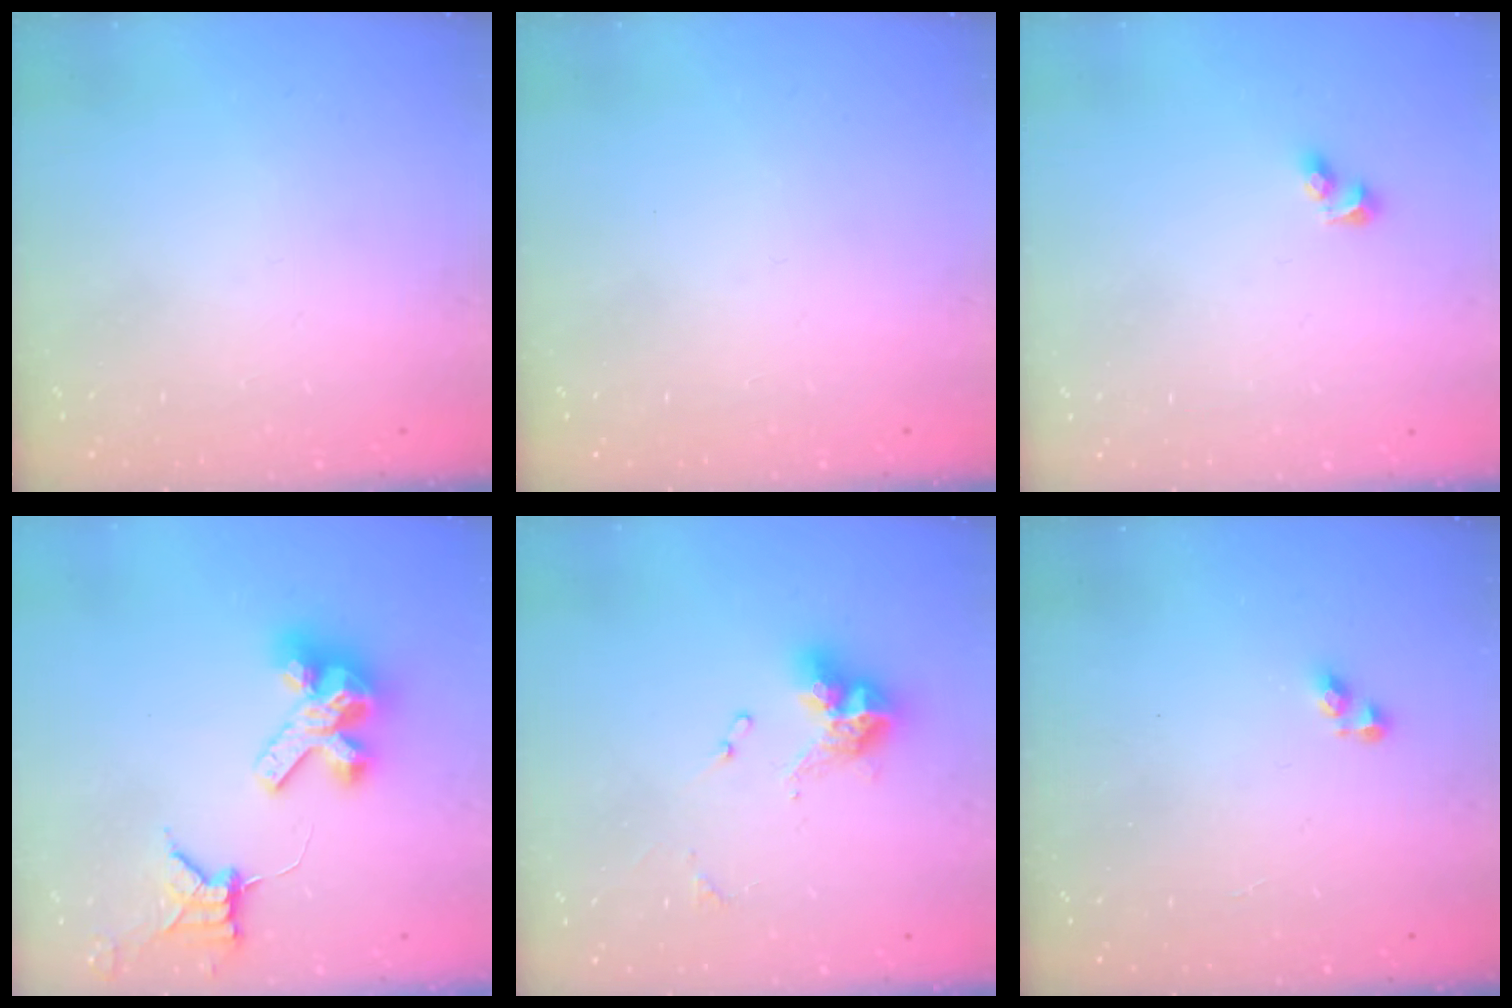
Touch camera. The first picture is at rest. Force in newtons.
{"total": 0.0}
{"total": 2.1, "press": 1.7, "slide": 1.1}
{"total": 13.3, "press": 13.2, "slide": 1.8}
{"total": 11.8, "press": 11.8, "slide": 1.3}
{"total": 3.3, "press": 3.3, "slide": 0.4}